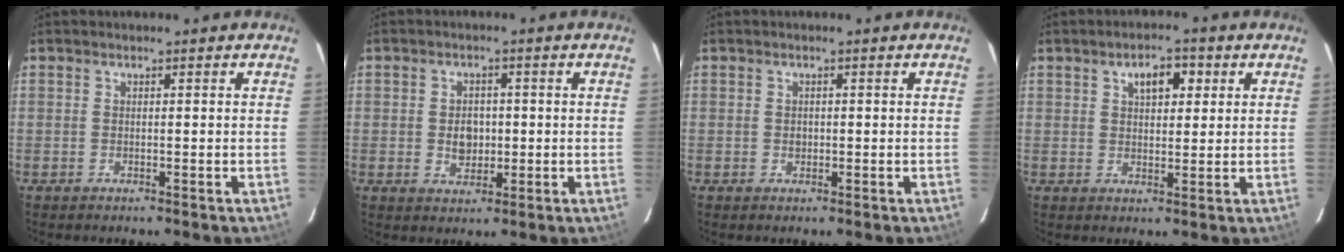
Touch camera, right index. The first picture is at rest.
{"total": 4.4, "force": [-0.3, 3.4, 2.7], "torque": [-0.045, 0.004, -0.001]}
{"total": 1.0, "force": [-0.1, 0.9, 0.4], "torque": [-0.005, 0.002, -0.001]}
{"total": 5.1, "force": [2.2, 2.8, 3.7], "torque": [-0.057, 0.016, 0.036]}